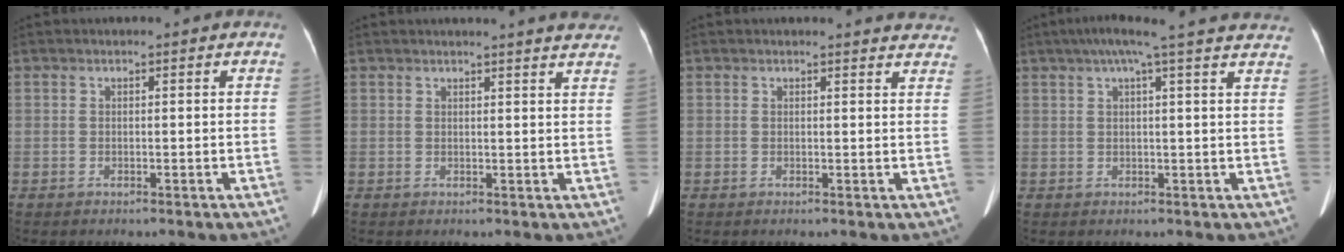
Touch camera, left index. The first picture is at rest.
{"total": 9.2, "force": [8.6, 0.2, 3.1], "torque": [-0.033, -0.011, 0.075]}
{"total": 7.3, "force": [7.2, 1.3, 0.9], "torque": [0.015, -0.014, 0.044]}
{"total": 18.0, "force": [15.4, 0.3, 9.3], "torque": [-0.144, 0.030, 0.186]}